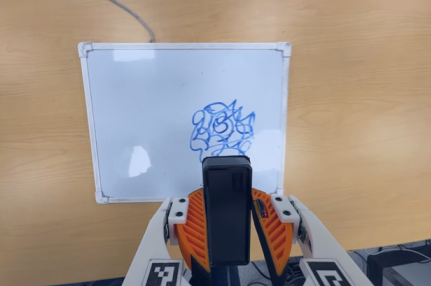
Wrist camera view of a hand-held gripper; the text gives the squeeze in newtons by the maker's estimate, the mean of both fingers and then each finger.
{"total": 5.8, "left": 5.5, "right": 6.0}